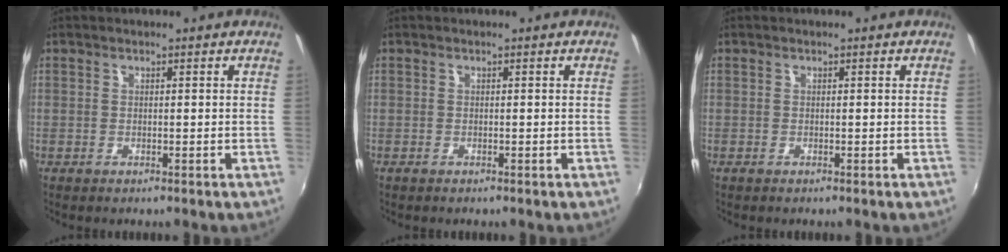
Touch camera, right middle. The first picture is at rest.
{"total": 0.0}
{"total": 0.0}